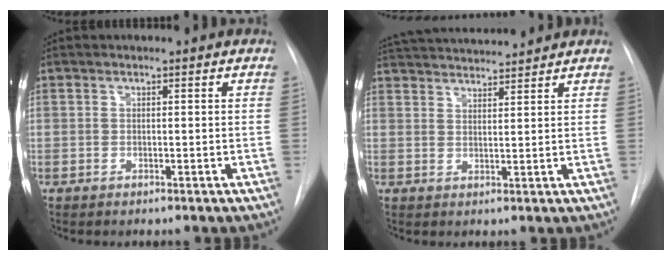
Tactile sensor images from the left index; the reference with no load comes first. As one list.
[{"total": 11.0, "force": [10.5, 0.5, 3.2], "torque": [-0.066, 0.027, 0.166]}]